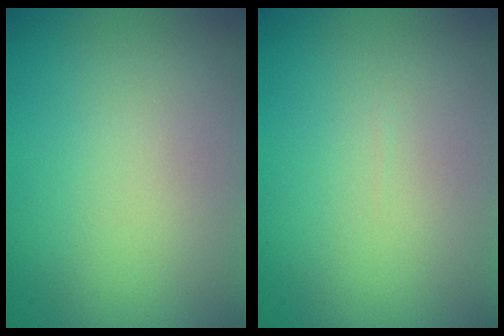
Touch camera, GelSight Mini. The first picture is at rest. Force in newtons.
{"total": 0.0}